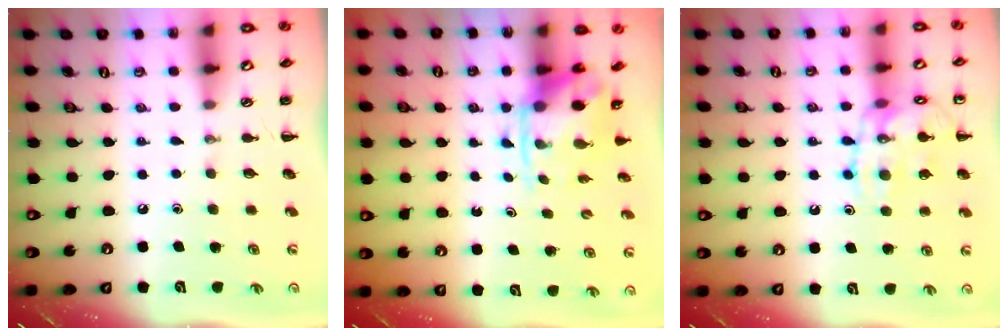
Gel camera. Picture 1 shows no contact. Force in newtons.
{"total": 3.8, "press": 3.7, "slide": 0.8}
{"total": 13.6, "press": 13.6, "slide": 1.1}